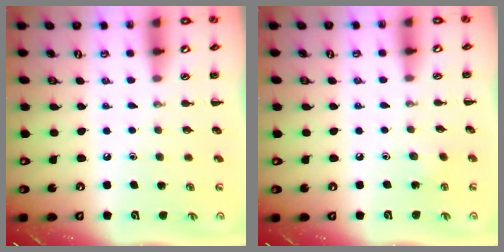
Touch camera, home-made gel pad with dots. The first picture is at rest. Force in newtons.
{"total": 2.9, "press": 2.7, "slide": 0.8}